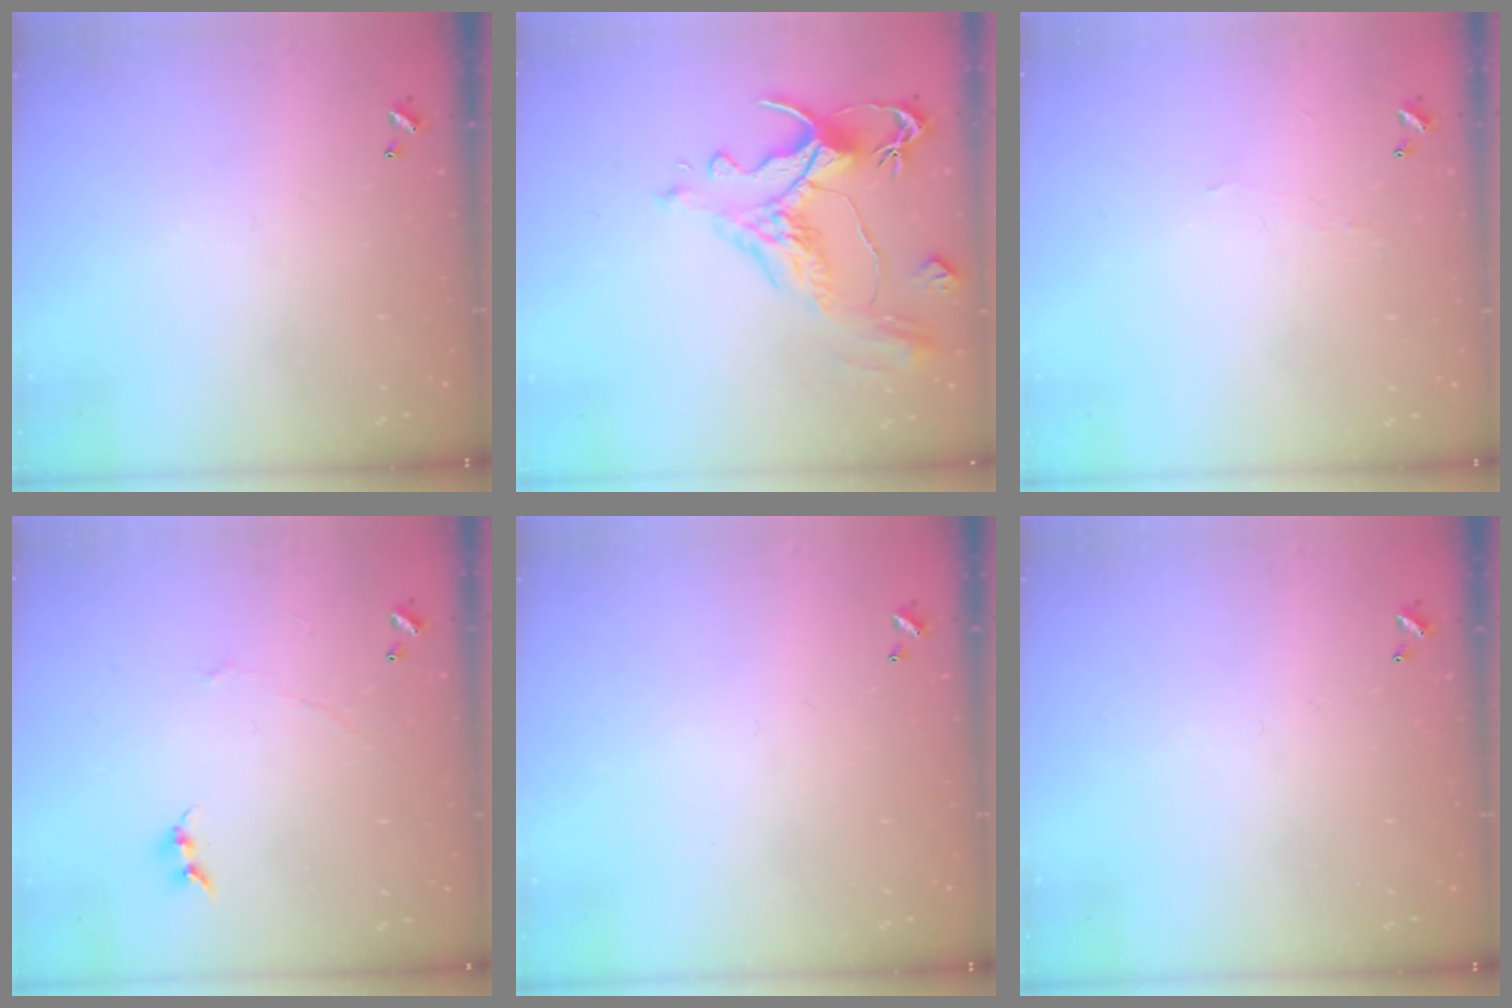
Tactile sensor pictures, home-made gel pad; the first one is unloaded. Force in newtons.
{"total": 1.6, "press": 0.7, "slide": 1.4}
{"total": 1.2, "press": 1.1, "slide": 0.3}
{"total": 0.7, "press": 0.4, "slide": 0.6}
{"total": 0.0}
{"total": 0.0}